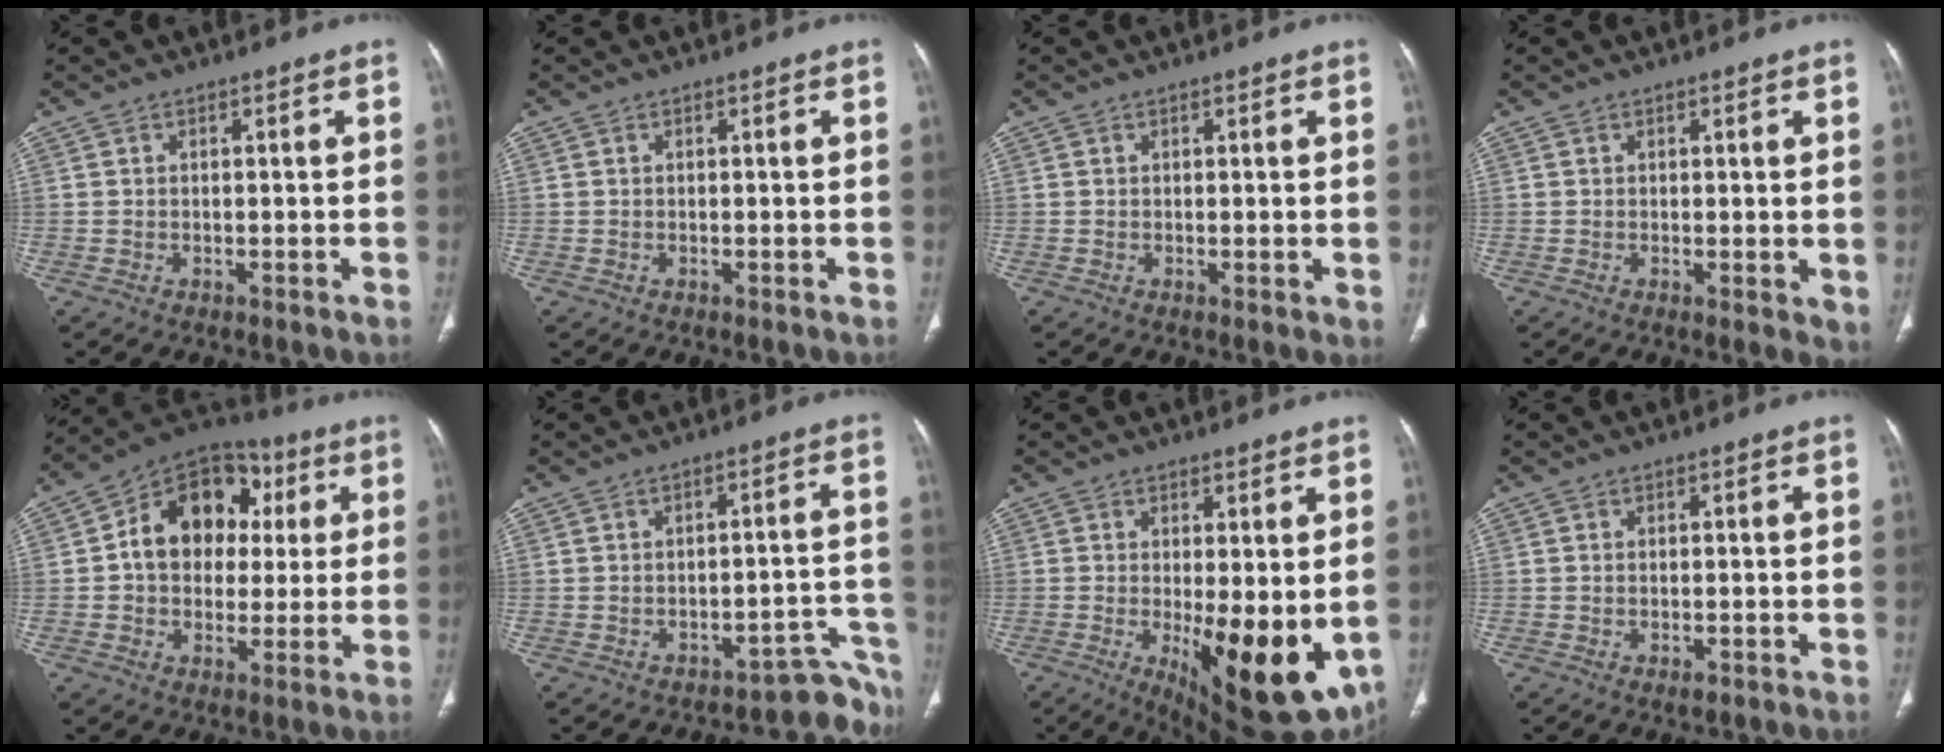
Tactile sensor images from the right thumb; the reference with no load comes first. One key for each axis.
{"total": 0.0}
{"total": 1.0, "fx": 0.3, "fy": 0.4, "fz": 0.9, "tx": -0.015, "ty": -0.004, "tz": 0.003}
{"total": 2.6, "fx": 0.3, "fy": 1.1, "fz": 2.4, "tx": -0.033, "ty": -0.010, "tz": 0.004}
{"total": 16.7, "fx": 2.8, "fy": 12.7, "fz": 10.4, "tx": -0.110, "ty": 0.023, "tz": 0.036}
{"total": 6.7, "fx": -6.0, "fy": 2.7, "fz": 0.9, "tx": 0.035, "ty": 0.094, "tz": -0.071}
{"total": 16.2, "fx": -2.6, "fy": 5.9, "fz": 14.9, "tx": -0.196, "ty": -0.035, "tz": -0.016}
{"total": 1.3, "fx": -0.5, "fy": 0.7, "fz": 1.0, "tx": -0.016, "ty": 0.000, "tz": -0.004}